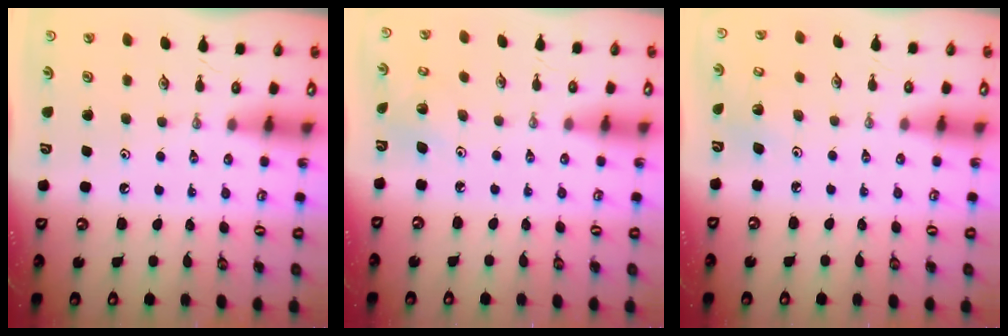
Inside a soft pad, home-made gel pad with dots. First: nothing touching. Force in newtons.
{"total": 2.4, "press": 2.4, "slide": 0.1}
{"total": 3.0, "press": 2.6, "slide": 1.5}